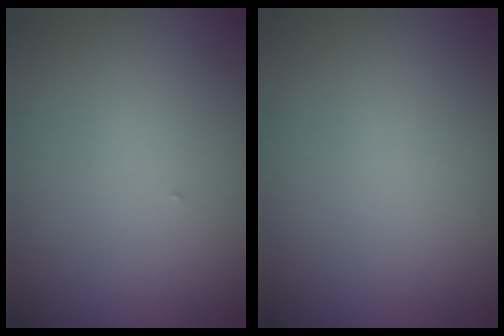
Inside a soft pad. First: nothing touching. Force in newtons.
{"total": 0.0}